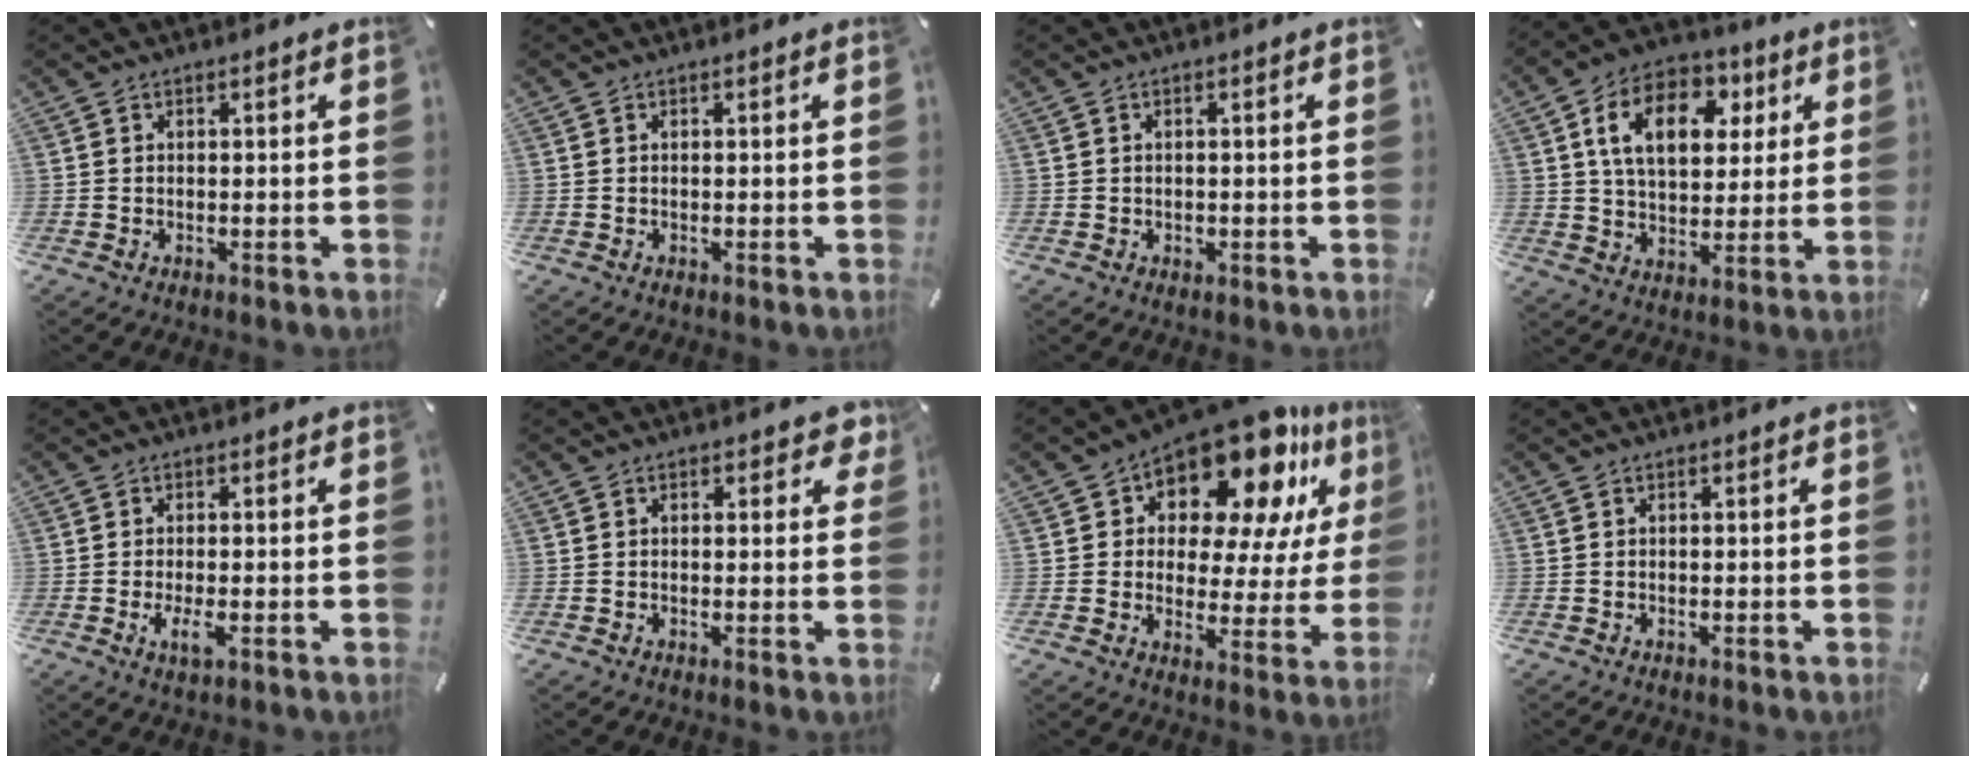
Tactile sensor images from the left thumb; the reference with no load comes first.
{"total": 0.0}
{"total": 0.7, "force": [-0.1, 0.6, 0.2], "torque": [-0.004, 0.004, -0.004]}
{"total": 14.8, "force": [5.3, 10.2, 9.3], "torque": [-0.146, -0.003, 0.094]}
{"total": 3.8, "force": [-0.9, 1.2, 3.5], "torque": [-0.069, -0.012, -0.022]}
{"total": 2.5, "force": [1.2, 1.4, 1.7], "torque": [-0.012, -0.004, 0.015]}
{"total": 16.9, "force": [12.6, 7.7, 8.4], "torque": [-0.137, -0.100, 0.215]}
{"total": 0.0}